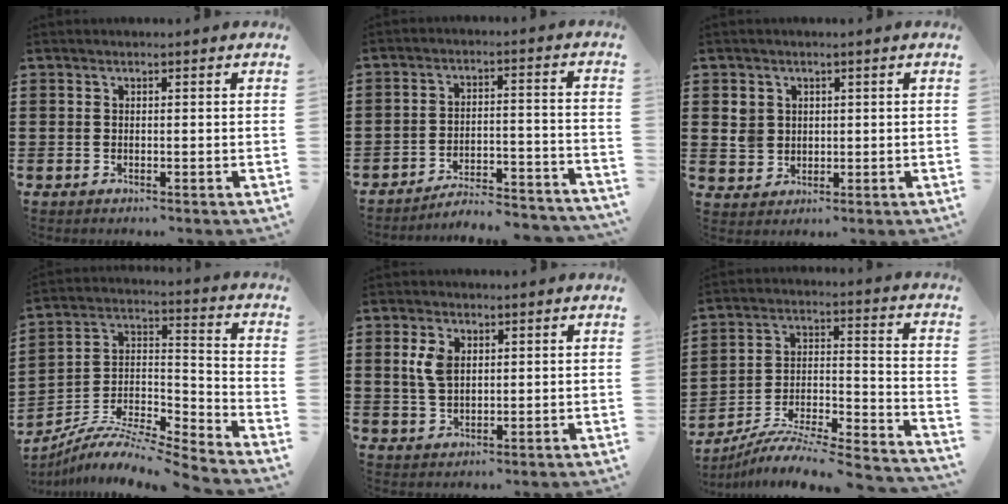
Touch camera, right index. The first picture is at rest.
{"total": 5.5, "force": [-5.3, 0.2, 1.4], "torque": [-0.025, 0.001, -0.106]}
{"total": 3.6, "force": [1.0, 3.3, 0.9], "torque": [-0.033, 0.012, 0.018]}
{"total": 8.4, "force": [-7.6, 1.6, 3.3], "torque": [-0.067, 0.004, -0.155]}
{"total": 4.5, "force": [1.3, 2.8, 3.3], "torque": [-0.073, 0.010, 0.022]}
{"total": 7.0, "force": [-6.6, 0.1, 2.4], "torque": [-0.041, -0.007, -0.136]}